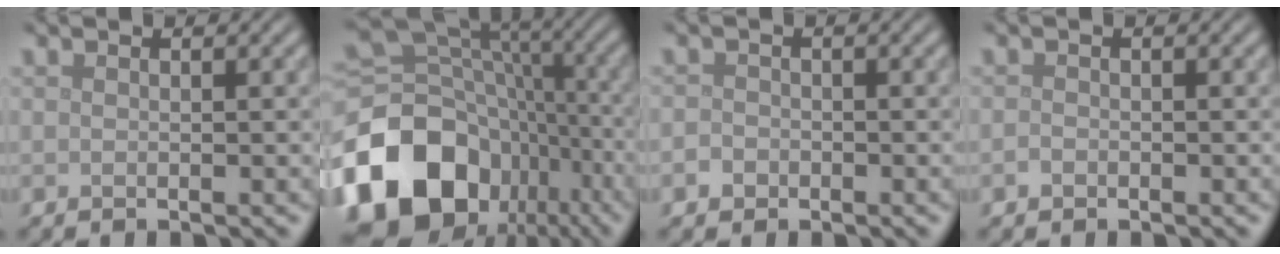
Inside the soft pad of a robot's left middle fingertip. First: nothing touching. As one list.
[{"total": 18.3, "force": [-8.2, 13.6, 9.1], "torque": [-0.194, -0.014, -0.128]}, {"total": 1.2, "force": [-0.6, 1.0, 0.4], "torque": [-0.002, 0.000, -0.013]}, {"total": 0.7, "force": [-0.4, 0.5, 0.2], "torque": [-0.004, -0.003, -0.008]}]